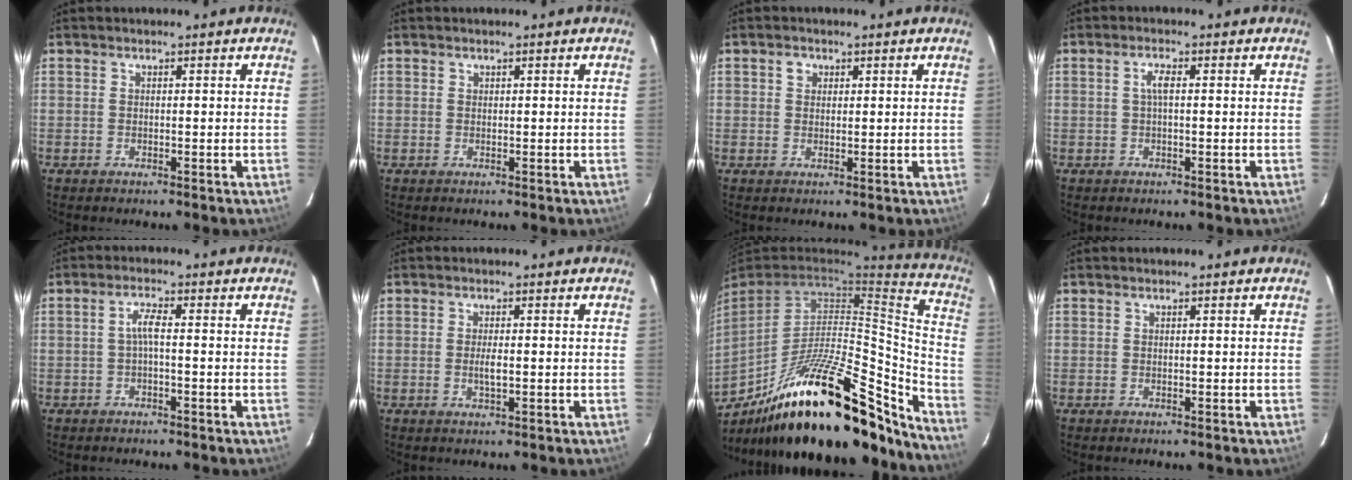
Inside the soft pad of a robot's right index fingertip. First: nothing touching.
{"total": 0.0}
{"total": 1.8, "force": [0.7, 1.6, 0.5], "torque": [-0.007, 0.007, 0.010]}
{"total": 1.9, "force": [0.3, 0.4, 1.8], "torque": [-0.034, 0.008, 0.005]}
{"total": 2.2, "force": [-0.4, 0.1, 2.1], "torque": [-0.041, 0.007, -0.008]}
{"total": 2.0, "force": [-0.2, 0.5, 2.0], "torque": [-0.037, -0.001, -0.003]}
{"total": 32.8, "force": [-24.4, 9.6, 19.6], "torque": [-0.279, -0.005, -0.370]}
{"total": 0.0}